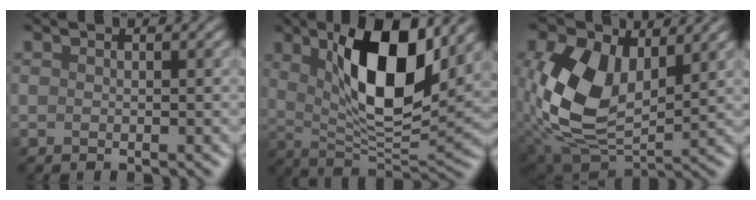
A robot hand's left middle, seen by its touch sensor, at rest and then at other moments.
{"total": 10.0, "force": [3.5, 3.3, 8.8], "torque": [-0.154, -0.012, 0.059]}
{"total": 9.6, "force": [1.0, 6.0, 7.4], "torque": [-0.180, -0.004, 0.017]}